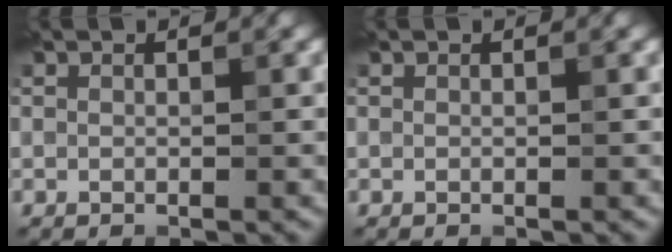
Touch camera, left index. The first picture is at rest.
{"total": 0.0}